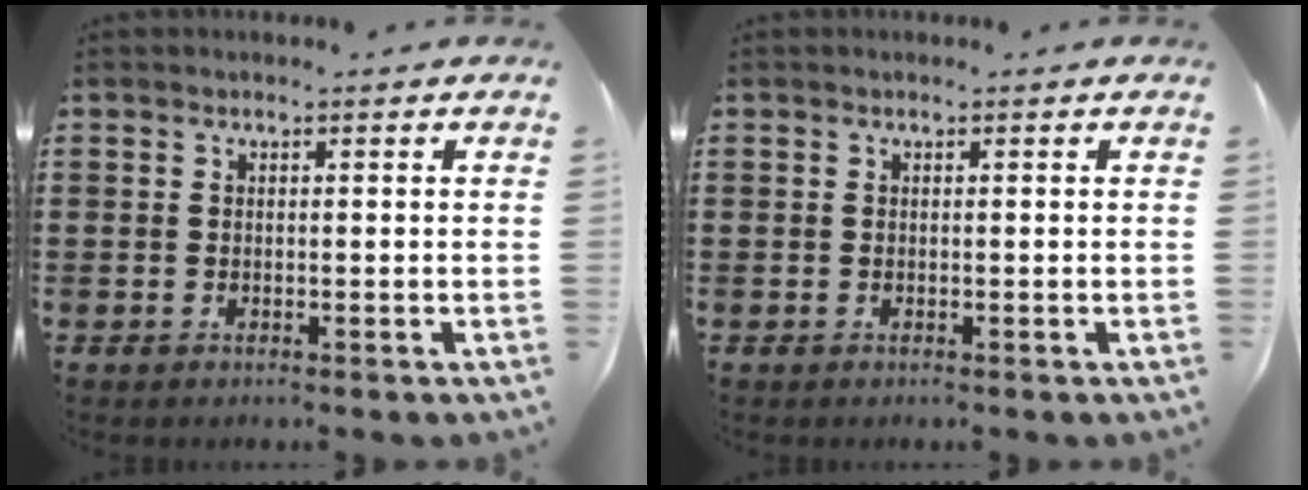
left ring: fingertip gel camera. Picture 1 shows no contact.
{"total": 0.0}